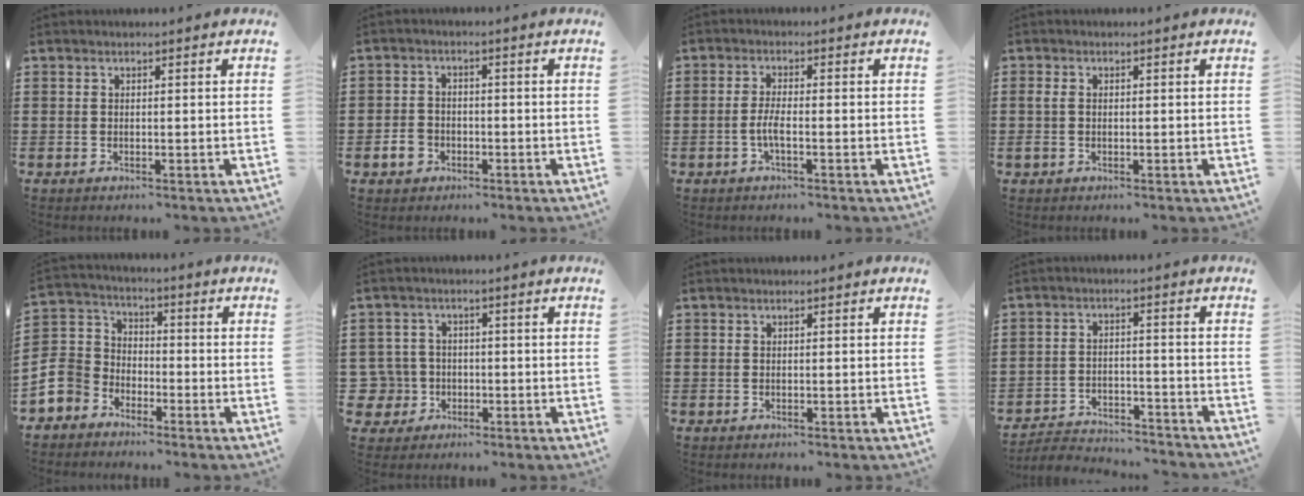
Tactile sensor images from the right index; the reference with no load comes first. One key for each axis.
{"total": 3.5, "fx": -1.6, "fy": 2.6, "fz": 1.6, "tx": -0.050, "ty": -0.005, "tz": -0.034}
{"total": 2.9, "fx": -1.0, "fy": 0.5, "fz": 2.7, "tx": -0.064, "ty": -0.004, "tz": -0.022}
{"total": 1.4, "fx": -0.2, "fy": 0.9, "fz": 0.9, "tx": -0.028, "ty": 0.002, "tz": -0.009}
{"total": 6.9, "fx": -4.0, "fy": 5.5, "fz": 1.4, "tx": -0.077, "ty": 0.011, "tz": -0.088}
{"total": 4.8, "fx": -1.3, "fy": 4.4, "fz": 1.3, "tx": -0.075, "ty": -0.004, "tz": -0.034}
{"total": 0.0}
{"total": 3.8, "fx": -3.8, "fy": 0.5, "fz": 0.3, "tx": -0.018, "ty": 0.003, "tz": -0.082}